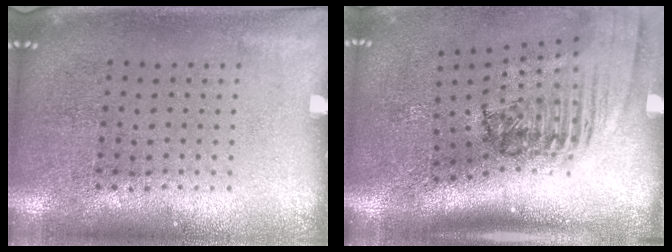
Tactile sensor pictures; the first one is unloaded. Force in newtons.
{"total": 2.6, "press": 1.8, "slide": 1.9}